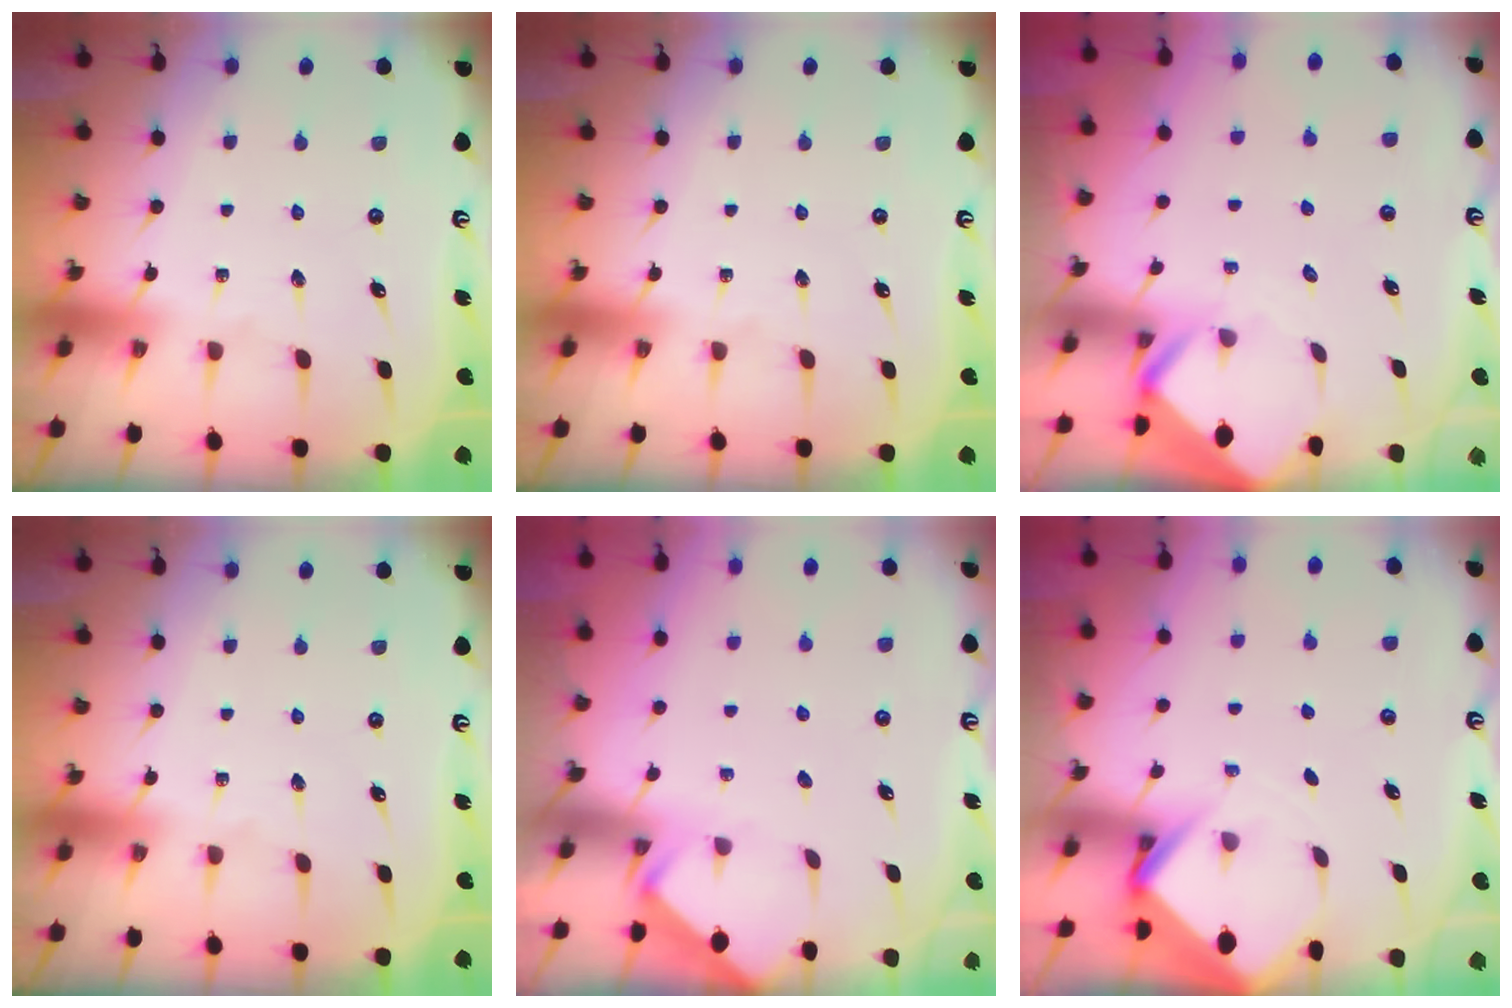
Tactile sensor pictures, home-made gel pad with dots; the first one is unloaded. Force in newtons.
{"total": 0.0}
{"total": 2.7, "press": 2.7, "slide": 0.1}
{"total": 0.0}
{"total": 1.7, "press": 1.7, "slide": 0.2}
{"total": 2.9, "press": 2.9, "slide": 0.2}